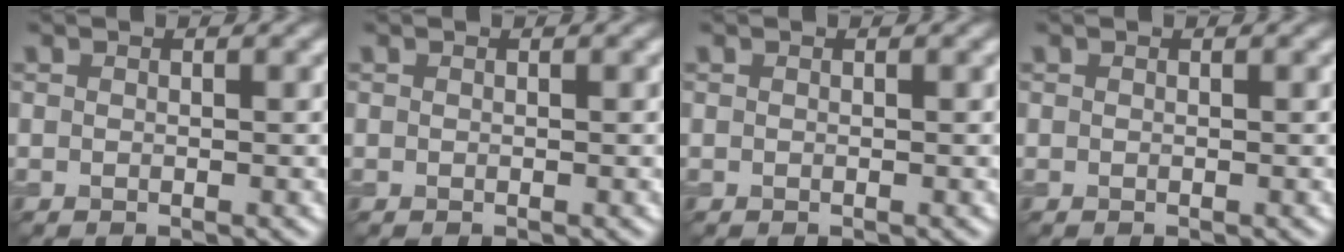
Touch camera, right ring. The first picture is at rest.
{"total": 0.0}
{"total": 0.0}
{"total": 0.0}